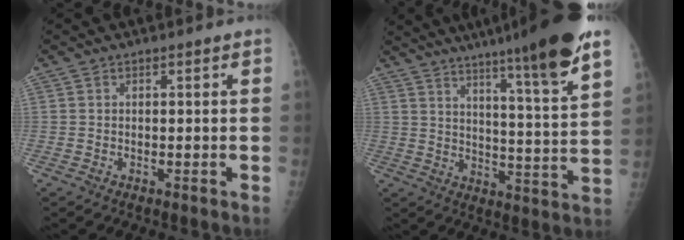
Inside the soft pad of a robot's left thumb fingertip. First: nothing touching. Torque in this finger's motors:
{"motor_torque": [3.03, 1.01, 1.58, -1.19, 0.13]}